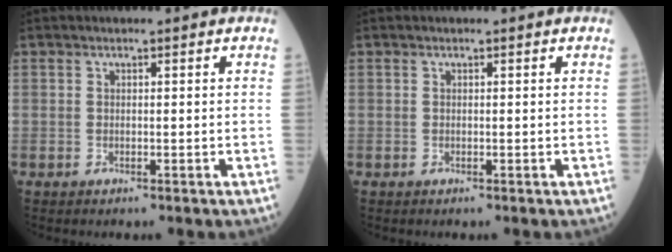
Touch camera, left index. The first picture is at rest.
{"total": 0.0}